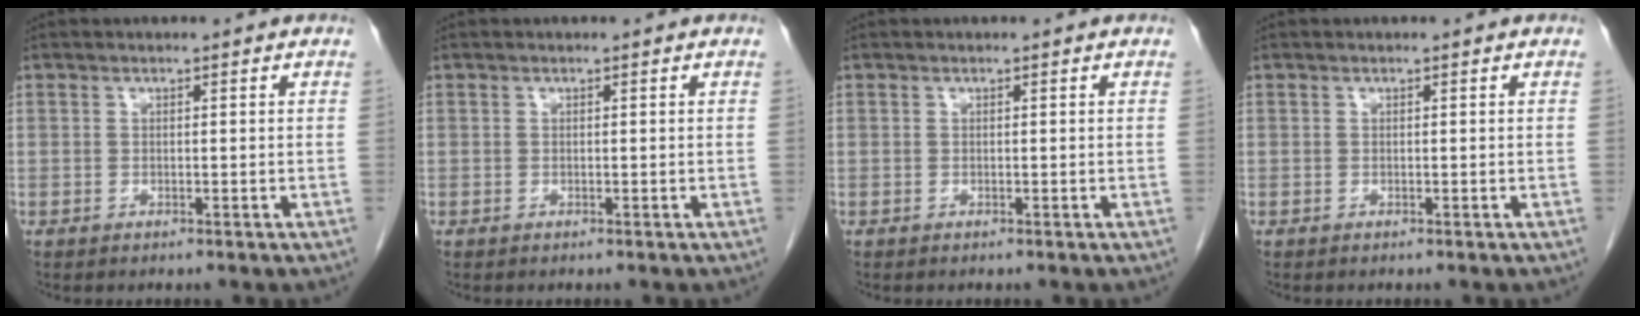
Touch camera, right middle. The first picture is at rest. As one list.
[{"total": 0.0}, {"total": 0.0}, {"total": 0.0}]